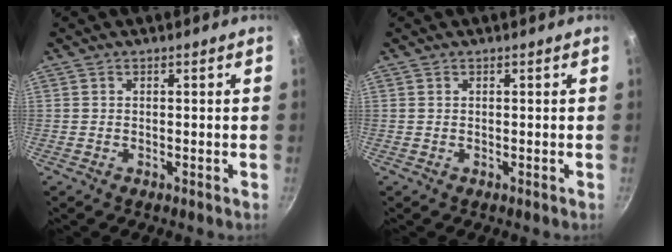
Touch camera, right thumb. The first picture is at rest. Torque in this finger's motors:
{"motor_torque": [-0.23, -0.22, 0.15, -0.02, 0.02]}